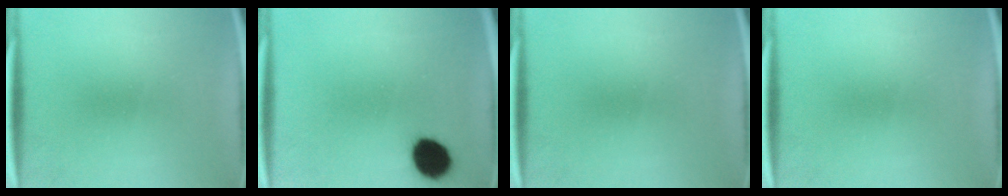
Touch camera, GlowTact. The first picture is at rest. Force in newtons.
{"total": 9.2}
{"total": 0.0}
{"total": 0.0}